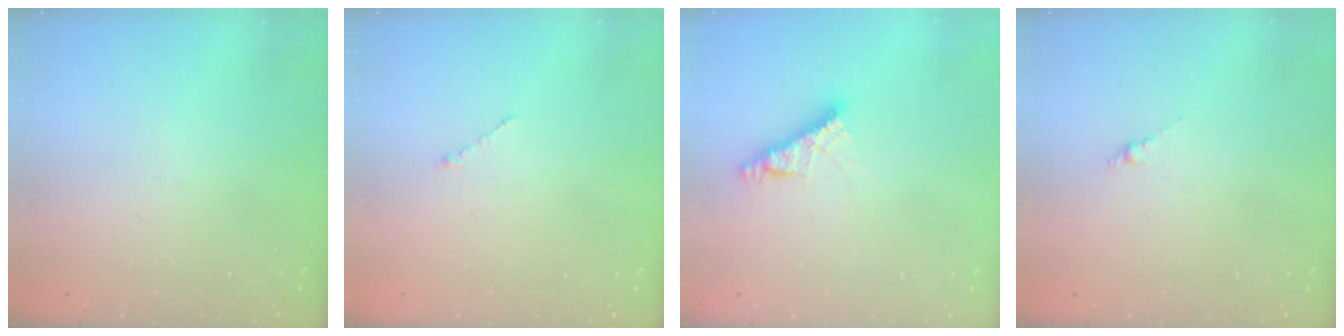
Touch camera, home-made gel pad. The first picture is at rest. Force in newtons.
{"total": 1.0, "press": 0.9, "slide": 0.3}
{"total": 8.5, "press": 8.5, "slide": 0.7}
{"total": 0.0}